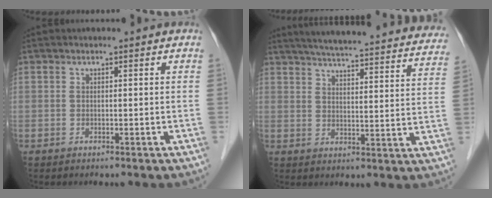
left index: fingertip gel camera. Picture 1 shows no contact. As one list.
[{"total": 31.7, "force": [29.0, 4.0, 12.3], "torque": [-0.191, -0.048, 0.346]}]